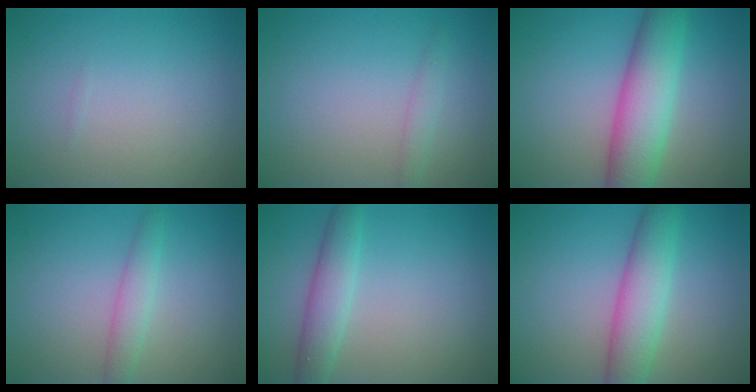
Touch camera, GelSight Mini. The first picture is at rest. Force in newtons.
{"total": 1.2, "press": 1.2, "slide": 0.0}
{"total": 7.2, "press": 7.2, "slide": 0.1}
{"total": 2.0, "press": 2.0, "slide": 0.0}
{"total": 3.1, "press": 3.1, "slide": 0.0}
{"total": 5.2, "press": 5.2, "slide": 0.2}